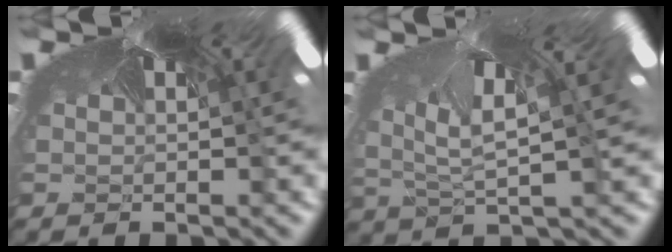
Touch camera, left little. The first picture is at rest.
{"total": 3.4, "force": [-3.4, -0.3, -0.4], "torque": [-0.035, -0.067, -0.027]}